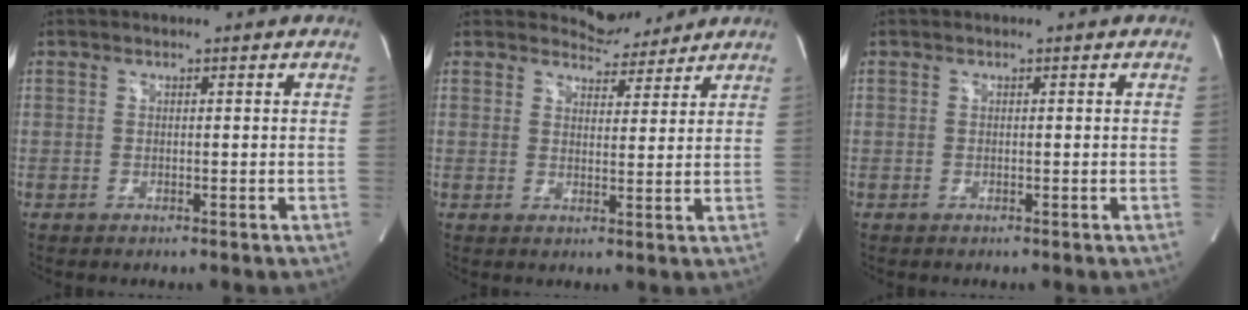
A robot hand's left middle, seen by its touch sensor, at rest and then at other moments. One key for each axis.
{"total": 4.2, "fx": 4.0, "fy": 1.2, "fz": -0.4, "tx": 0.001, "ty": -0.003, "tz": 0.058}
{"total": 0.0}